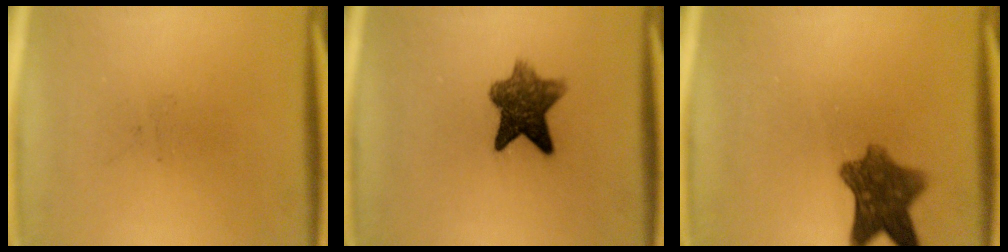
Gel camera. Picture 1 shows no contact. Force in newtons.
{"total": 8.0}
{"total": 8.2}